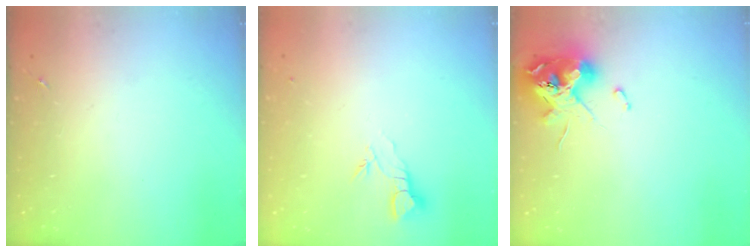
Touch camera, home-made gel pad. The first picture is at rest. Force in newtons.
{"total": 3.7, "press": 3.6, "slide": 0.3}
{"total": 11.9, "press": 11.8, "slide": 1.5}